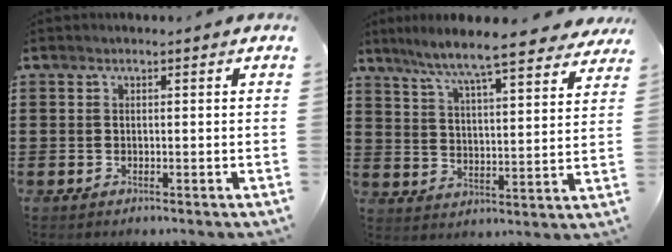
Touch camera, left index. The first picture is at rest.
{"total": 7.9, "force": [7.1, -0.3, 3.3], "torque": [-0.095, -0.043, 0.119]}